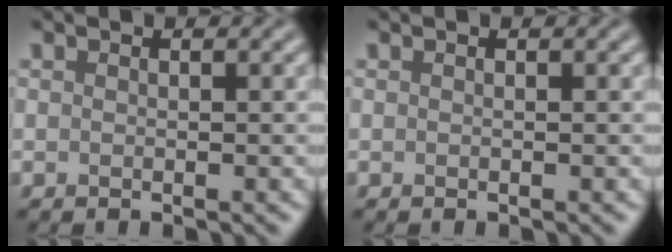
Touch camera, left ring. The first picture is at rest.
{"total": 0.0}